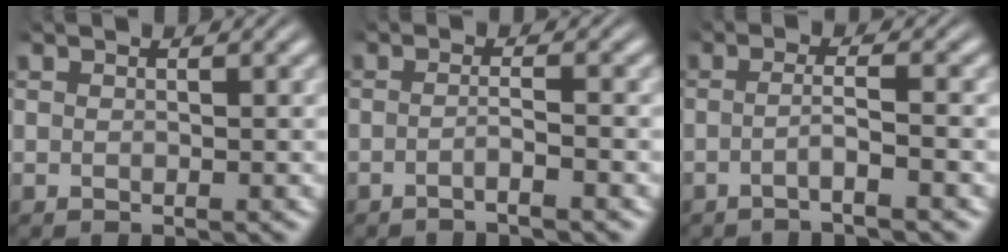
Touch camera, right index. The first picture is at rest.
{"total": 2.0, "force": [-1.6, -0.4, 1.2], "torque": [-0.023, -0.005, -0.030]}
{"total": 2.7, "force": [-1.7, -0.5, 2.0], "torque": [-0.035, -0.005, -0.031]}